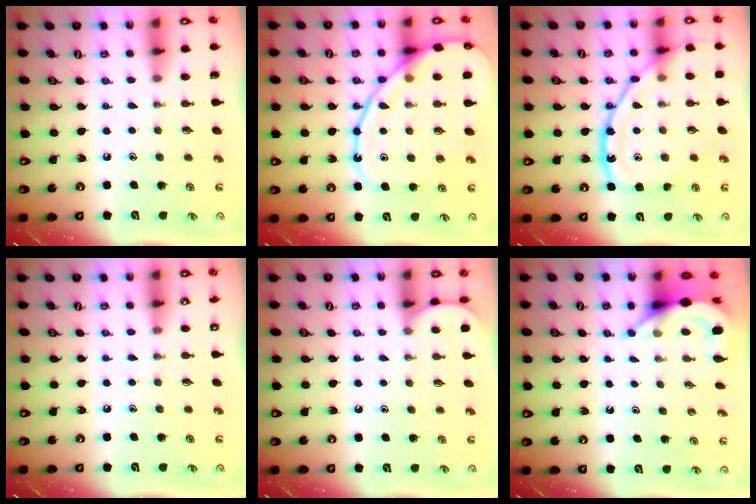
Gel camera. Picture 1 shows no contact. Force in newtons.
{"total": 15.9, "press": 15.8, "slide": 1.5}
{"total": 15.9, "press": 15.9, "slide": 1.5}
{"total": 0.0}
{"total": 0.9, "press": 0.9, "slide": 0.2}
{"total": 5.8, "press": 5.8, "slide": 0.5}